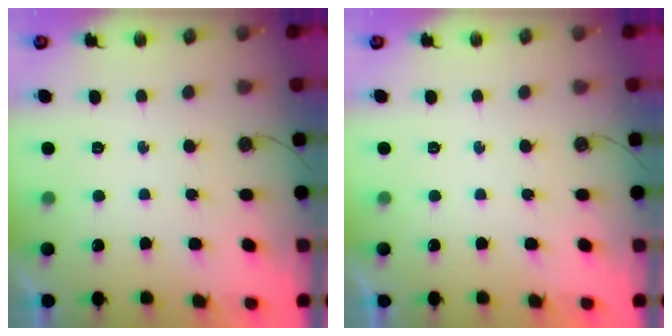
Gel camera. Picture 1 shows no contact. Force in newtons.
{"total": 0.0}